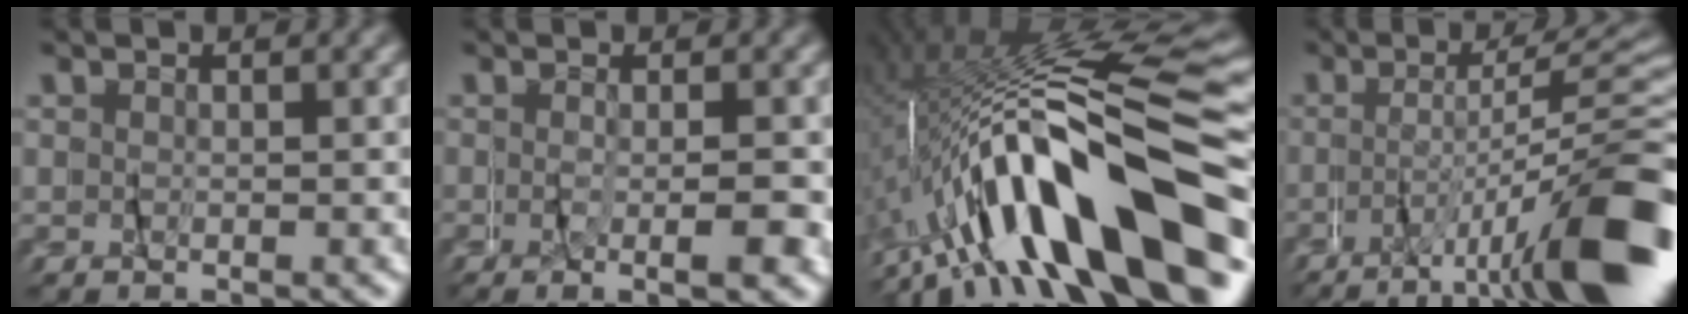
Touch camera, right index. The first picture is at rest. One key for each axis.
{"total": 3.3, "fx": -2.4, "fy": -1.4, "fz": 1.6, "tx": -0.018, "ty": -0.009, "tz": -0.036}
{"total": 12.7, "fx": -3.1, "fy": 3.1, "fz": 12.0, "tx": -0.219, "ty": 0.022, "tz": -0.044}
{"total": 9.9, "fx": -7.2, "fy": -0.6, "fz": 6.8, "tx": -0.077, "ty": -0.003, "tz": -0.105}